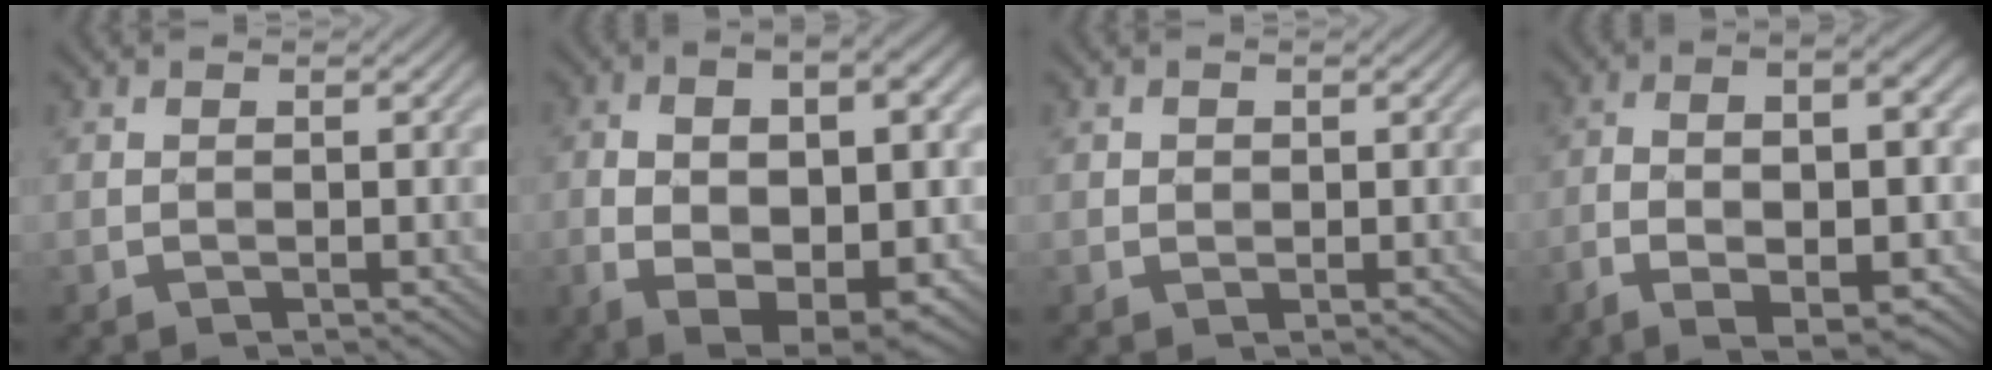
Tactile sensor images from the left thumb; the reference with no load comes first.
{"total": 13.9, "force": [-1.6, 7.1, 11.9], "torque": [-0.175, -0.013, 0.000]}
{"total": 0.8, "force": [0.2, 0.7, 0.2], "torque": [-0.004, -0.002, 0.002]}
{"total": 10.7, "force": [-3.7, 3.8, 9.3], "torque": [-0.172, -0.008, -0.052]}